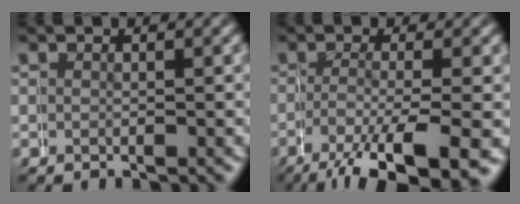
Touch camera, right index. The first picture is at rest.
{"total": 5.2, "force": [-3.3, 1.0, 3.9], "torque": [-0.081, -0.027, -0.039]}